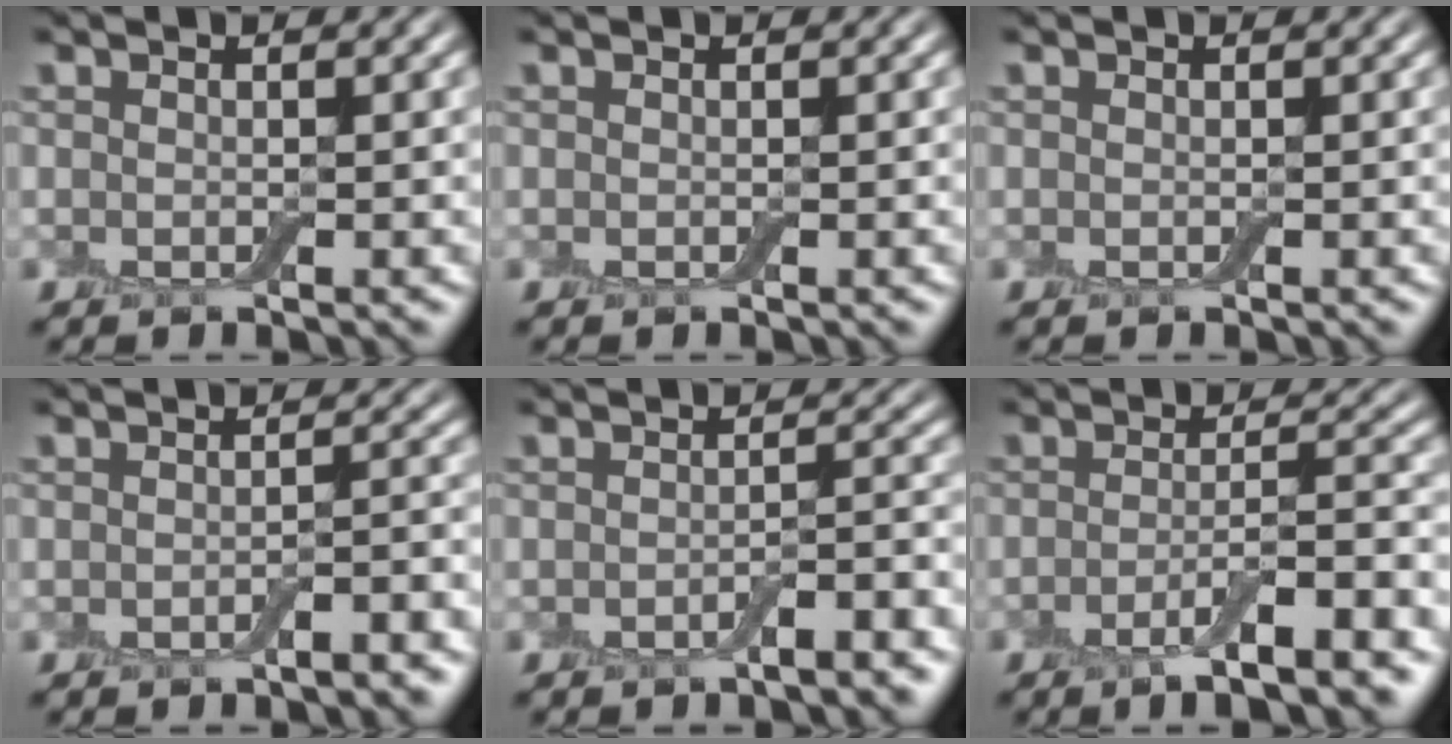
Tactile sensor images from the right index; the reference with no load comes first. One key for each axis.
{"total": 0.0}
{"total": 0.0}
{"total": 2.1, "fx": -1.1, "fy": 0.4, "fz": 1.7, "tx": -0.023, "ty": 0.003, "tz": -0.018}
{"total": 2.7, "fx": -1.5, "fy": 0.6, "fz": 2.1, "tx": -0.031, "ty": 0.005, "tz": -0.028}
{"total": 6.3, "fx": -3.2, "fy": 1.2, "fz": 5.3, "tx": -0.077, "ty": 0.006, "tz": -0.057}